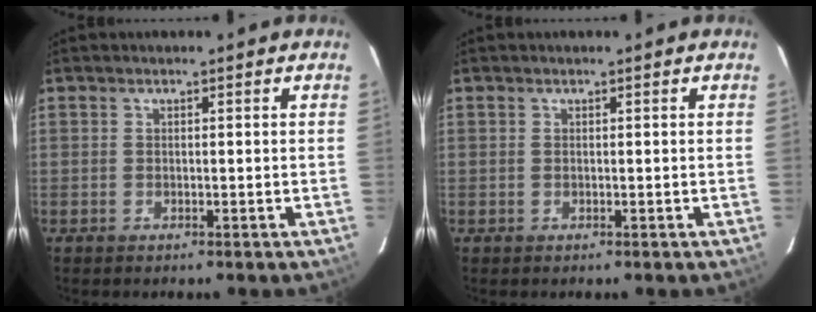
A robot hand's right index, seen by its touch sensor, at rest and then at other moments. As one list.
[{"total": 0.0}]